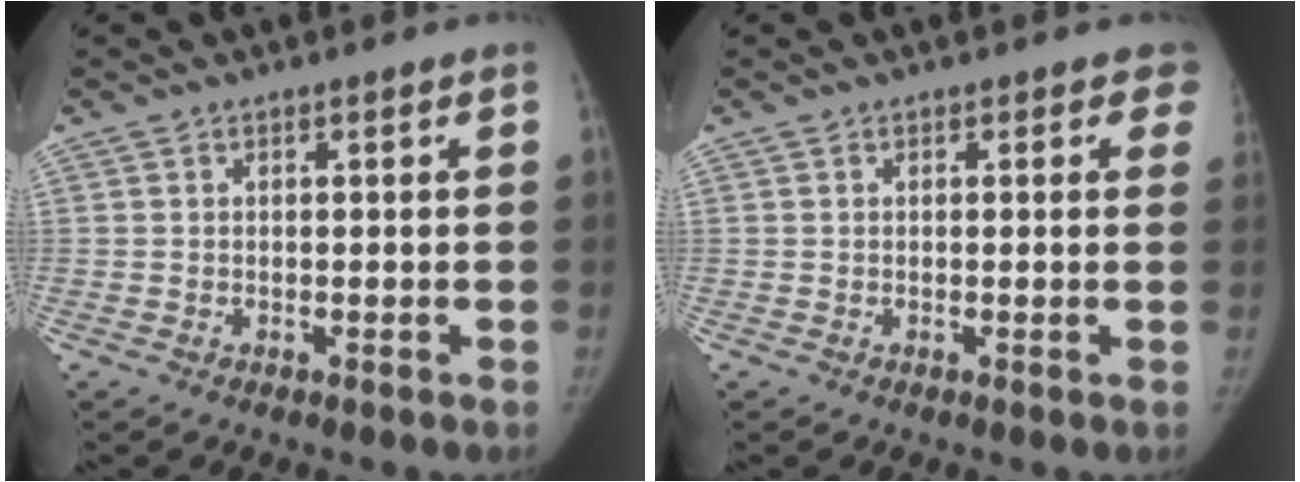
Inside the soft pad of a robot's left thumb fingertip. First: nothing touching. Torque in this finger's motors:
{"motor_torque": [-0.07, 0.04, 0.12, 0.32, -0.01]}